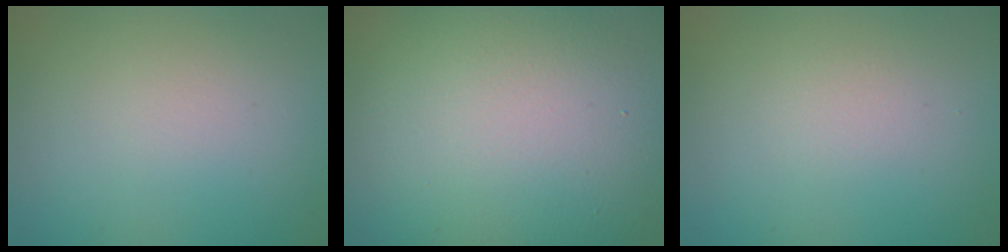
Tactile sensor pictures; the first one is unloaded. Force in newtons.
{"total": 19.4, "press": 19.4, "slide": 0.9}
{"total": 0.7, "press": 0.7, "slide": 0.1}